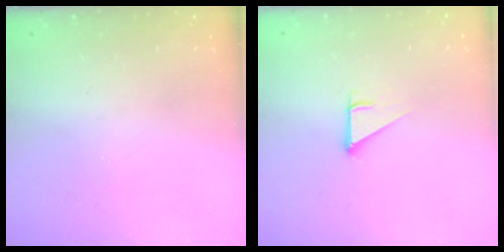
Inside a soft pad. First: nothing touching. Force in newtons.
{"total": 2.9, "press": 2.8, "slide": 0.2}